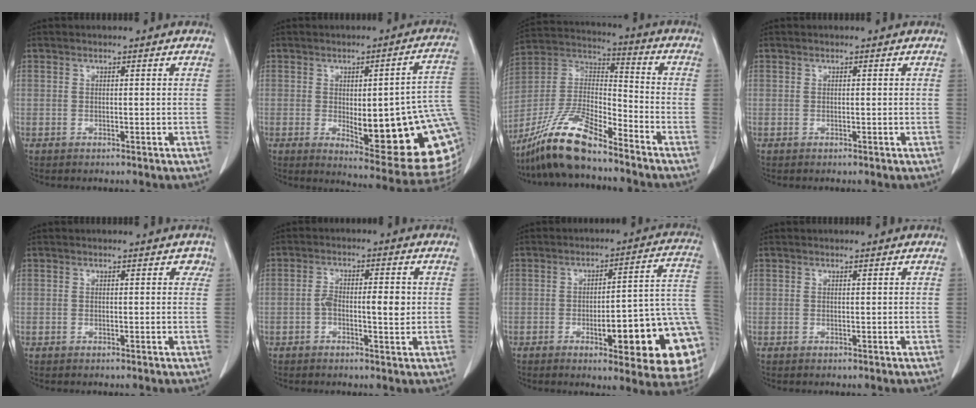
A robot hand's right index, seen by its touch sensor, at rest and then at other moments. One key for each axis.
{"total": 22.1, "fx": -1.9, "fy": 5.1, "fz": 21.5, "tx": -0.193, "ty": 0.005, "tz": -0.004}
{"total": 14.5, "fx": -11.6, "fy": 2.7, "fz": 8.3, "tx": -0.166, "ty": 0.004, "tz": -0.217}
{"total": 0.0}
{"total": 1.5, "fx": 0.8, "fy": 1.0, "fz": 0.8, "tx": 0.003, "ty": 0.005, "tz": 0.004}
{"total": 5.2, "fx": -0.4, "fy": 1.7, "fz": 4.9, "tx": -0.086, "ty": 0.011, "tz": -0.005}
{"total": 19.6, "fx": -5.0, "fy": 3.6, "fz": 18.5, "tx": -0.143, "ty": 0.021, "tz": -0.052}
{"total": 0.0}